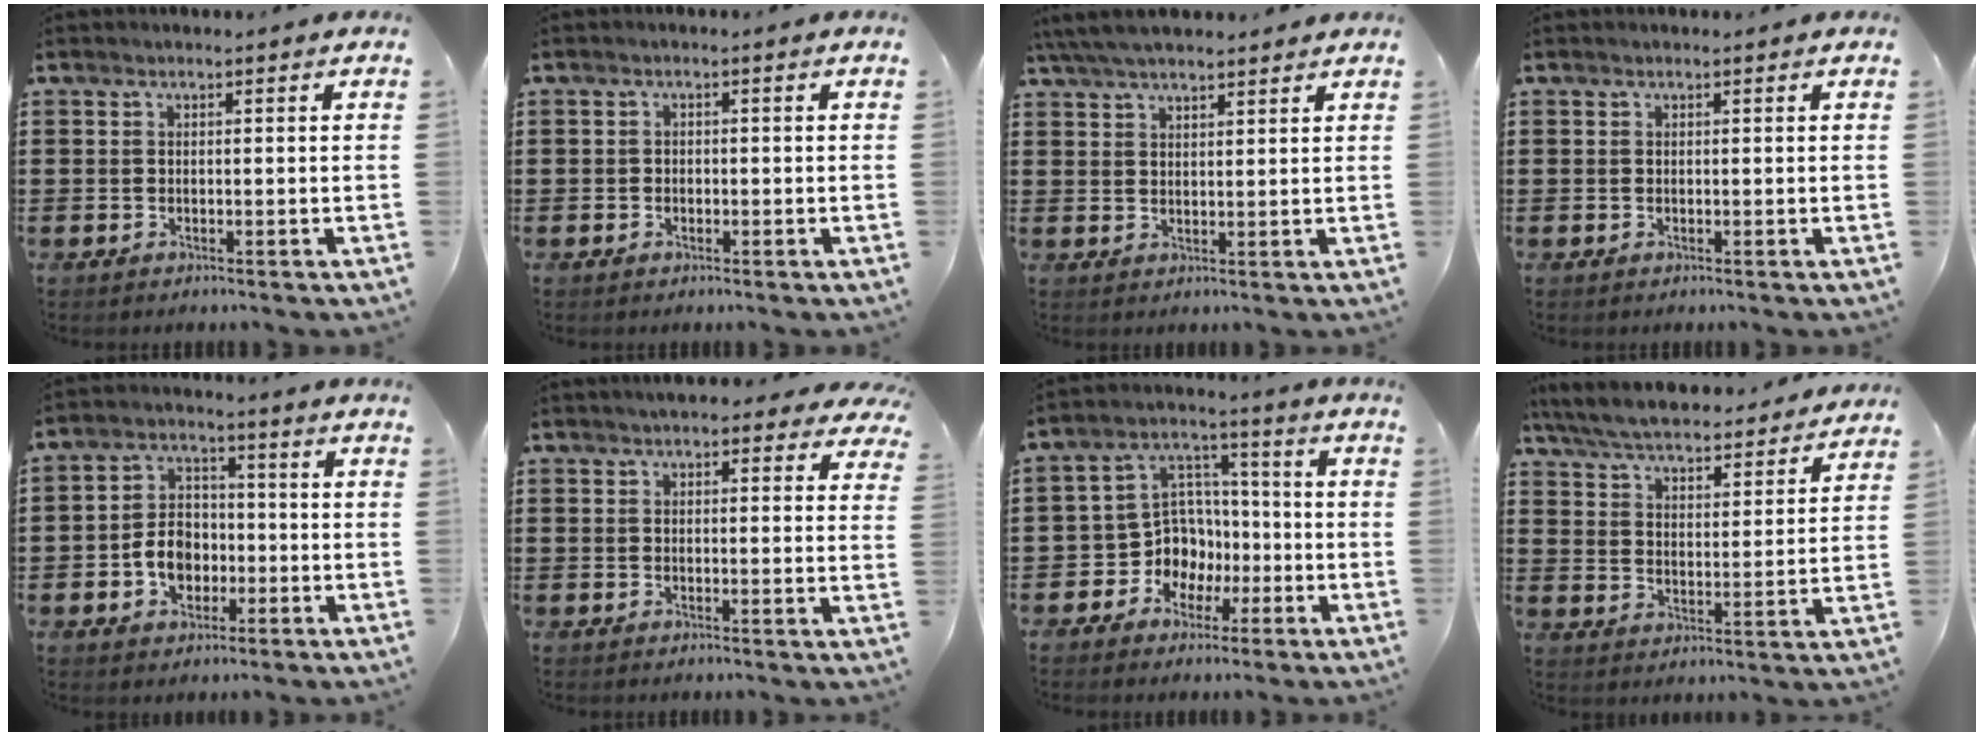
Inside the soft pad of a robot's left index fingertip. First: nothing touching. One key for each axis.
{"total": 0.9, "fx": -0.5, "fy": 0.8, "fz": 0.2, "tx": -0.008, "ty": 0.002, "tz": -0.011}
{"total": 5.0, "fx": 4.5, "fy": 0.9, "fz": 2.2, "tx": -0.054, "ty": -0.003, "tz": 0.084}
{"total": 0.0}
{"total": 6.4, "fx": -1.9, "fy": 5.0, "fz": 3.5, "tx": -0.084, "ty": 0.010, "tz": -0.039}
{"total": 3.6, "fx": 3.2, "fy": 0.7, "fz": 1.5, "tx": -0.031, "ty": -0.006, "tz": 0.055}
{"total": 8.6, "fx": -2.0, "fy": 8.0, "fz": 2.3, "tx": -0.083, "ty": 0.002, "tz": -0.033}
{"total": 6.1, "fx": 5.9, "fy": 0.1, "fz": 1.5, "tx": -0.057, "ty": -0.039, "tz": 0.101}